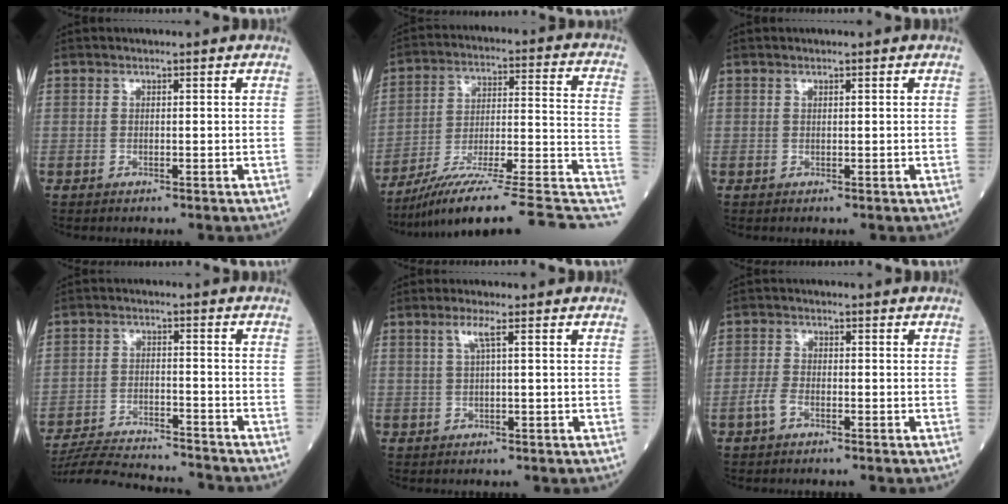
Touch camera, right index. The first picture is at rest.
{"total": 23.0, "force": [-16.8, 1.3, 15.7], "torque": [-0.167, 0.029, -0.257]}
{"total": 0.0}
{"total": 14.4, "force": [-13.9, 1.2, 3.8], "torque": [-0.064, 0.000, -0.212]}
{"total": 2.0, "force": [0.7, -0.4, 1.8], "torque": [-0.045, 0.004, 0.015]}
{"total": 2.5, "force": [-1.5, 1.1, 1.7], "torque": [-0.043, 0.002, -0.033]}